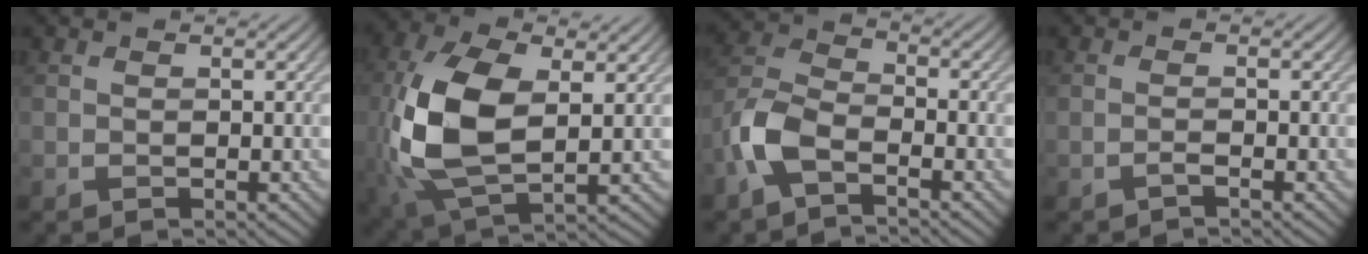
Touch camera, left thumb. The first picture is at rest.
{"total": 13.8, "force": [0.2, 7.4, 11.7], "torque": [-0.292, 0.001, 0.005]}
{"total": 6.9, "force": [-3.7, 3.1, 4.9], "torque": [-0.114, 0.000, -0.096]}
{"total": 0.9, "force": [-0.7, 0.0, 0.6], "torque": [-0.013, 0.004, -0.017]}